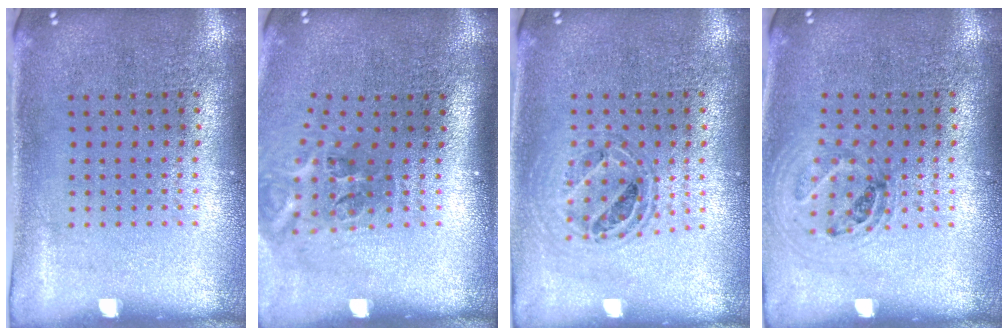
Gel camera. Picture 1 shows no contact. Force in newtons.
{"total": 2.2, "press": 1.4, "slide": 1.7}
{"total": 0.9, "press": 0.9, "slide": 0.1}
{"total": 0.9, "press": 0.9, "slide": 0.2}